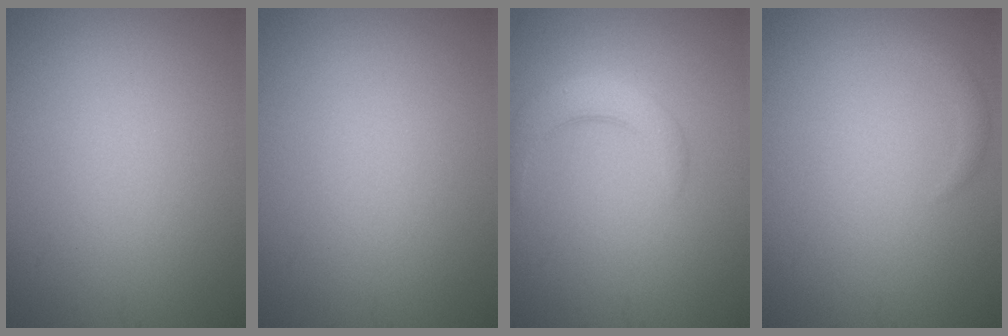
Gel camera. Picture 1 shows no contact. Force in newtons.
{"total": 0.0}
{"total": 2.8, "press": 2.8, "slide": 0.1}
{"total": 0.9, "press": 0.9, "slide": 0.1}